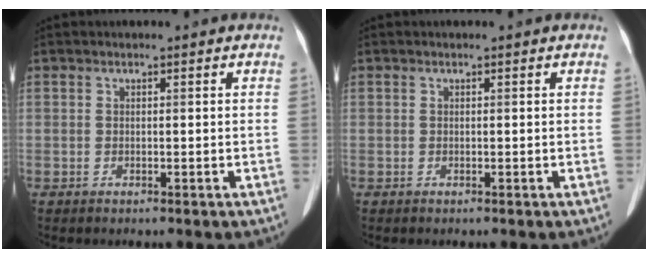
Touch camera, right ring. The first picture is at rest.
{"total": 0.0}